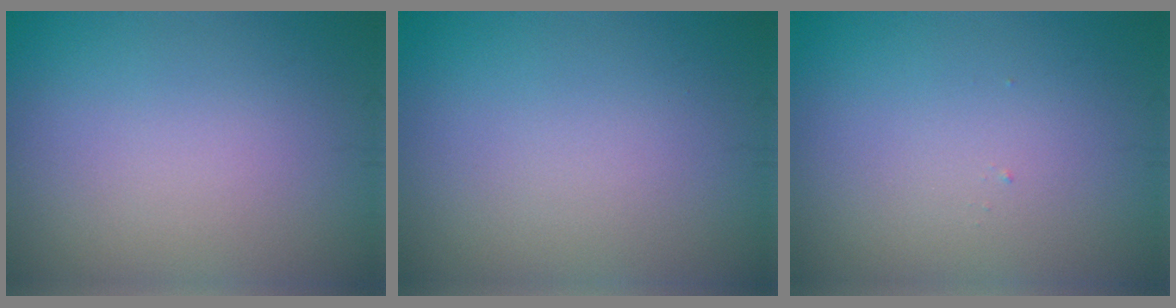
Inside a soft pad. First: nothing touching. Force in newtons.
{"total": 0.0}
{"total": 0.0}